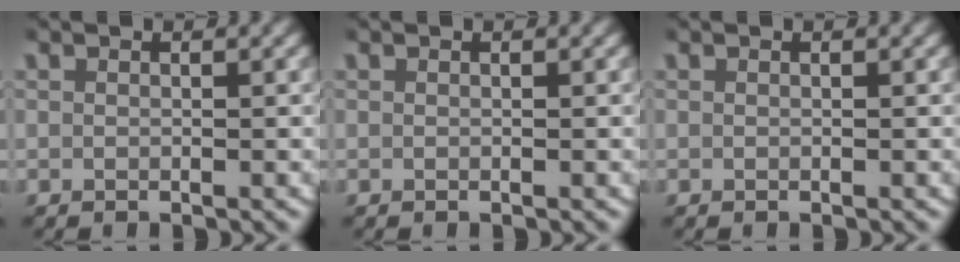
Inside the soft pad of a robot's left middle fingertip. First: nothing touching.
{"total": 0.0}
{"total": 0.0}